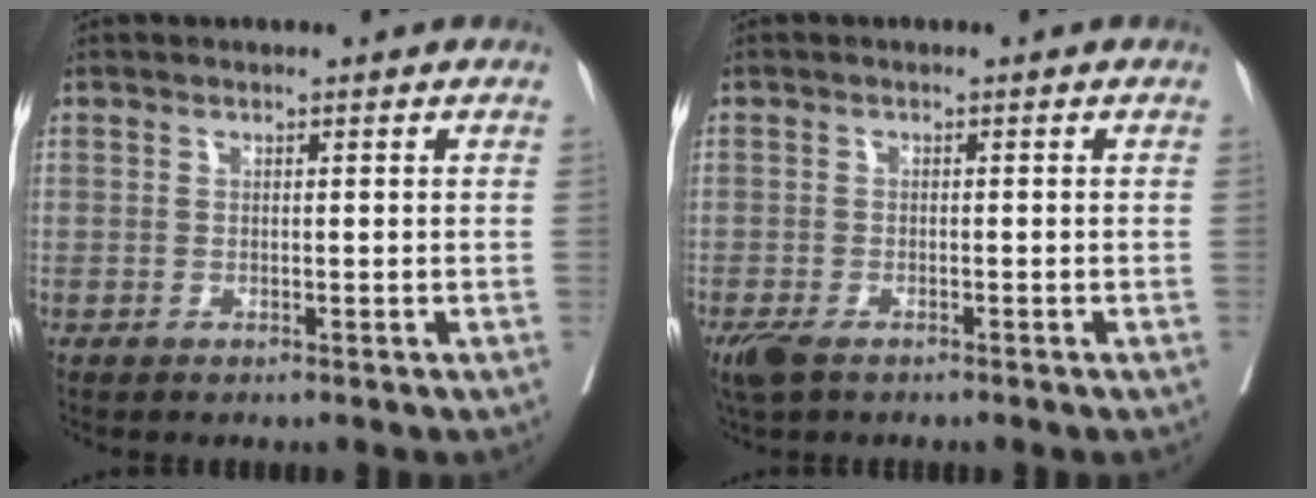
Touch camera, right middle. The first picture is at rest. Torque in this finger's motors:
{"motor_torque": [0.12, -0.12, 0.16, 0.05]}